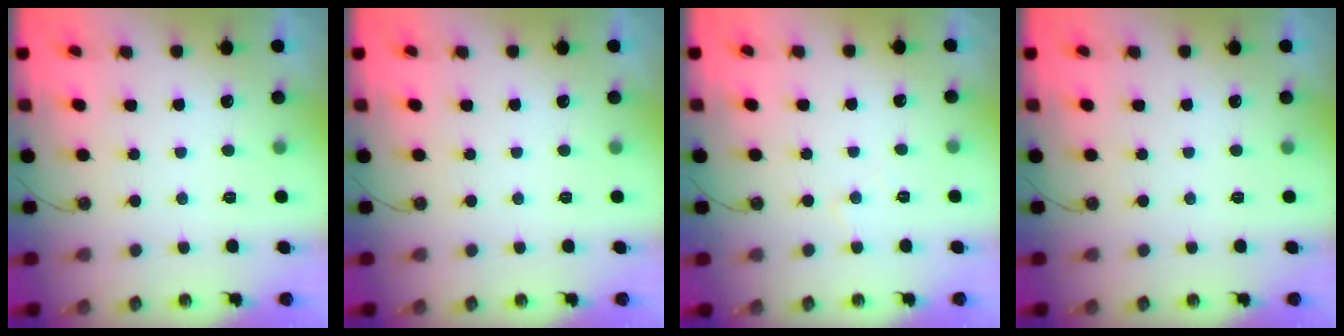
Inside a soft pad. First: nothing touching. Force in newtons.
{"total": 0.0}
{"total": 4.1, "press": 4.0, "slide": 0.7}
{"total": 0.0}